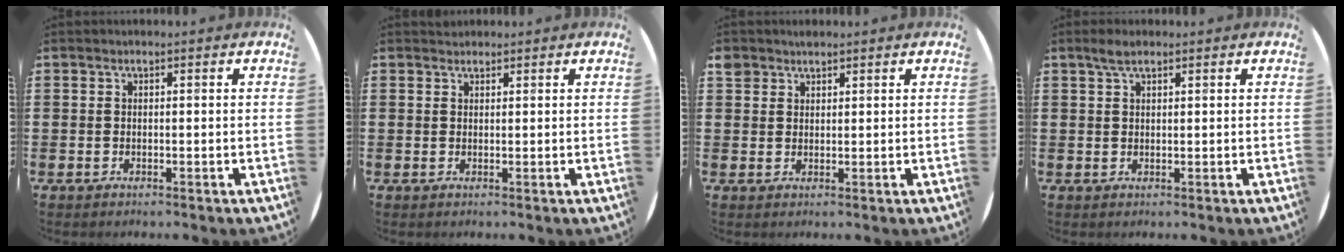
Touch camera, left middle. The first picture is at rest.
{"total": 0.9, "force": [0.9, 0.3, -0.2], "torque": [0.002, 0.003, 0.017]}
{"total": 1.9, "force": [1.6, 1.0, 0.0], "torque": [-0.002, 0.004, 0.033]}
{"total": 2.2, "force": [1.6, 0.8, 1.2], "torque": [-0.018, 0.003, 0.028]}